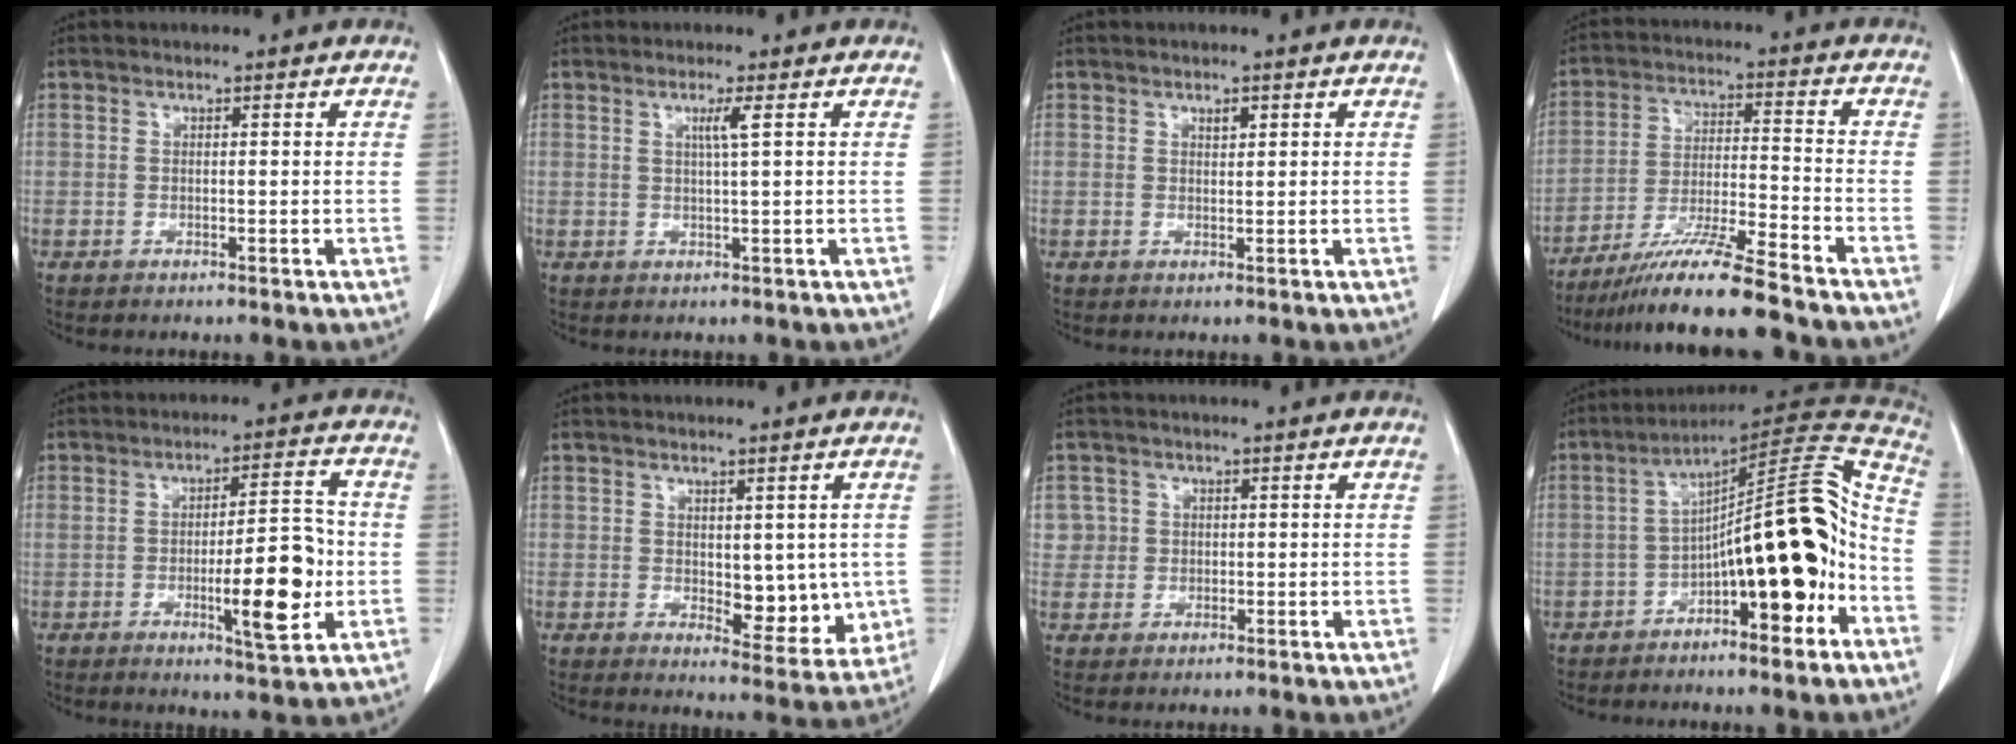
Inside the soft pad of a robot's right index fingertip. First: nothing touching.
{"total": 2.1, "force": [0.7, -0.5, 1.9], "torque": [-0.036, -0.004, 0.014]}
{"total": 1.1, "force": [0.6, 0.5, 0.7], "torque": [-0.010, -0.003, 0.009]}
{"total": 12.3, "force": [-10.2, -1.3, 6.7], "torque": [-0.116, -0.023, -0.182]}
{"total": 10.1, "force": [-2.0, 1.9, 9.7], "torque": [-0.136, 0.003, -0.027]}
{"total": 7.9, "force": [-0.1, 4.0, 6.8], "torque": [-0.067, -0.013, 0.011]}
{"total": 2.6, "force": [0.6, 2.5, -0.3], "torque": [0.026, 0.005, 0.005]}
{"total": 18.8, "force": [-5.1, 4.3, 17.6], "torque": [-0.258, 0.041, -0.067]}